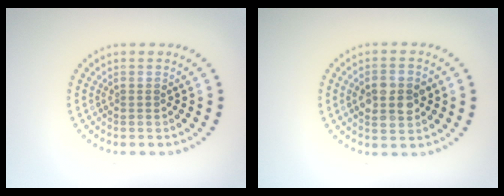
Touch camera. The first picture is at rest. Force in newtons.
{"total": 4.4, "press": 4.4, "slide": 0.1}